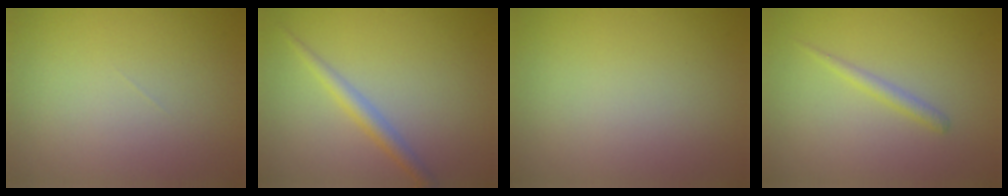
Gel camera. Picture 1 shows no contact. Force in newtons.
{"total": 2.0, "press": 2.0, "slide": 0.0}
{"total": 0.0}
{"total": 1.2, "press": 1.2, "slide": 0.0}